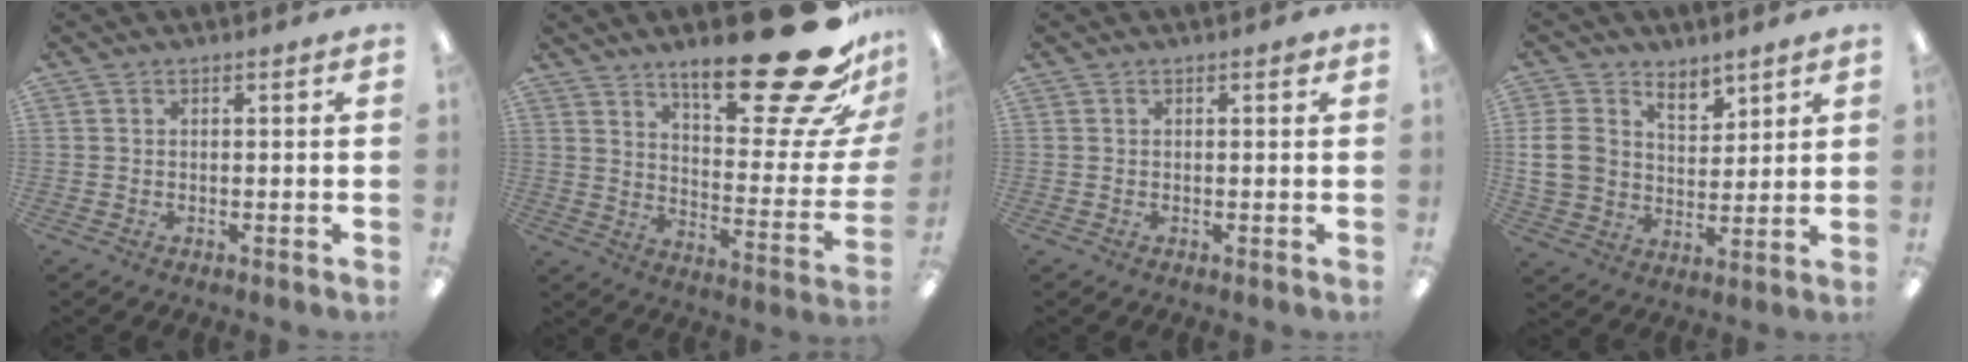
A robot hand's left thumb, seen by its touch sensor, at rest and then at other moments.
{"total": 27.3, "force": [18.2, 7.8, 18.9], "torque": [-0.261, -0.128, 0.293]}
{"total": 0.7, "force": [0.4, 0.3, 0.5], "torque": [-0.002, 0.000, 0.004]}
{"total": 9.8, "force": [5.0, 7.7, 3.5], "torque": [-0.077, -0.025, 0.098]}